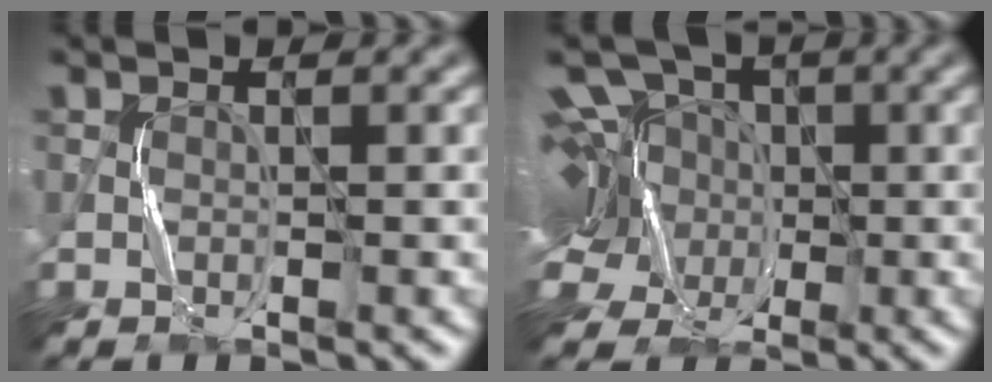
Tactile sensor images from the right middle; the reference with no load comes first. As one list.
[{"total": 12.7, "force": [2.4, 10.0, 7.5], "torque": [-0.136, 0.047, -0.019]}]